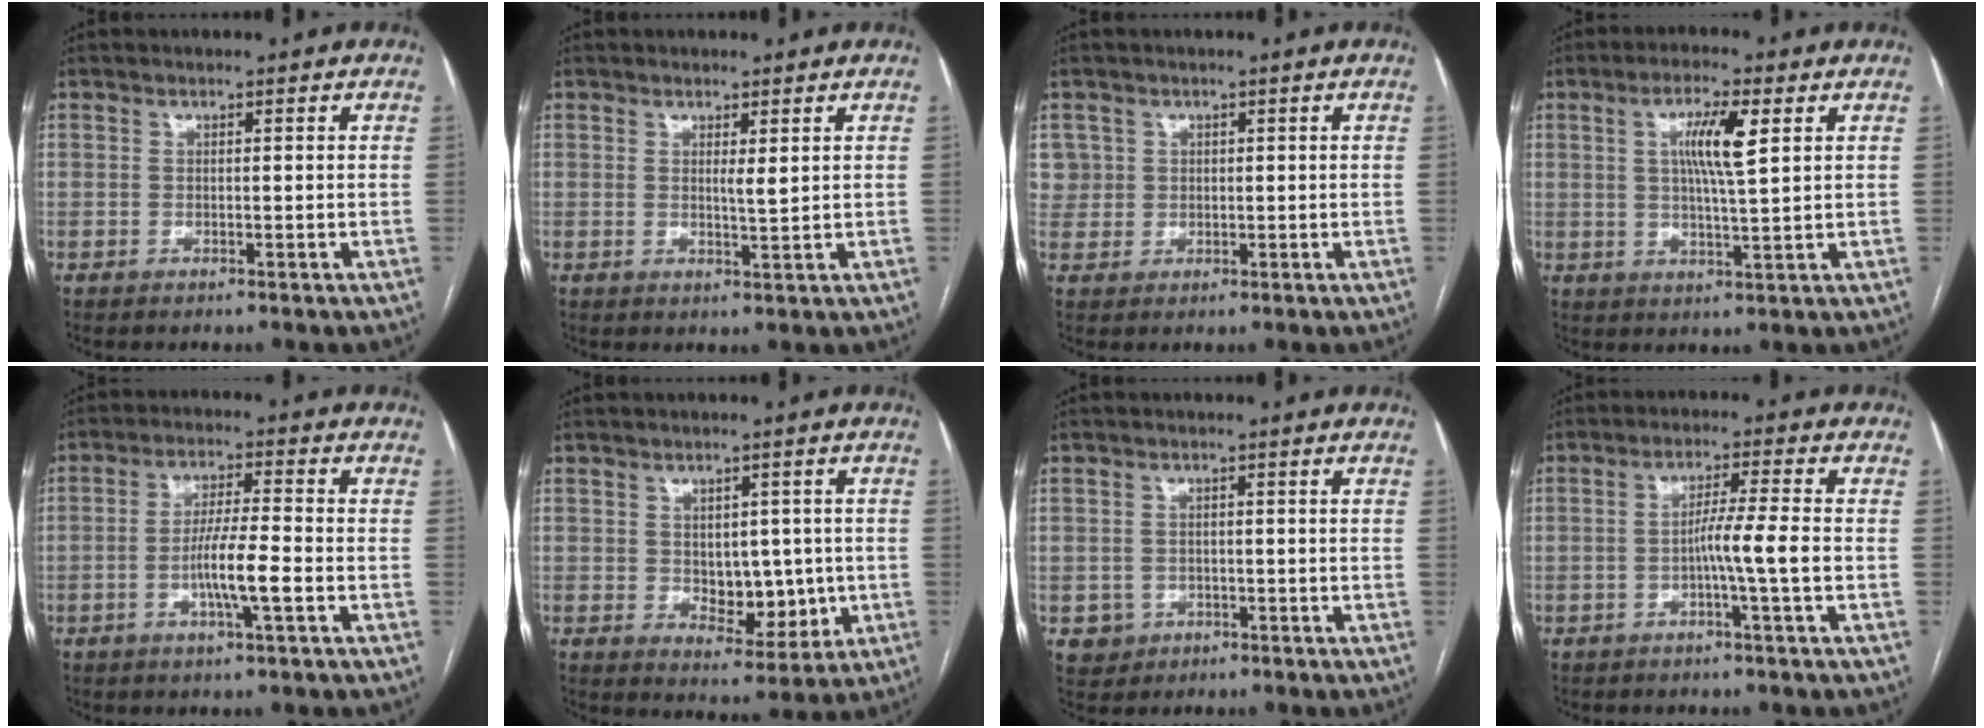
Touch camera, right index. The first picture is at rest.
{"total": 1.7, "force": [0.7, 0.1, 1.6], "torque": [-0.031, -0.007, 0.013]}
{"total": 3.2, "force": [1.0, 3.0, -0.2], "torque": [0.022, 0.009, 0.018]}
{"total": 6.9, "force": [2.1, 0.5, 6.6], "torque": [-0.123, 0.002, 0.037]}
{"total": 6.9, "force": [-2.3, 0.2, 6.5], "torque": [-0.123, -0.001, -0.043]}
{"total": 7.3, "force": [-0.3, 4.6, 5.7], "torque": [-0.065, 0.002, 0.010]}
{"total": 3.2, "force": [-1.2, 3.0, 0.2], "torque": [0.004, 0.010, -0.012]}
{"total": 5.1, "force": [-1.4, -1.0, 4.9], "torque": [-0.081, 0.004, -0.026]}